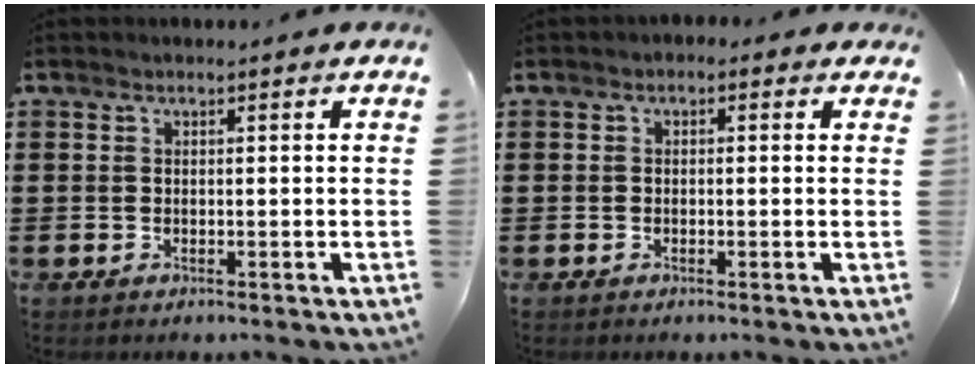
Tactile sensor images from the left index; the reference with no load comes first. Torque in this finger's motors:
{"motor_torque": [1.29, -0.85, -0.09, -0.05]}